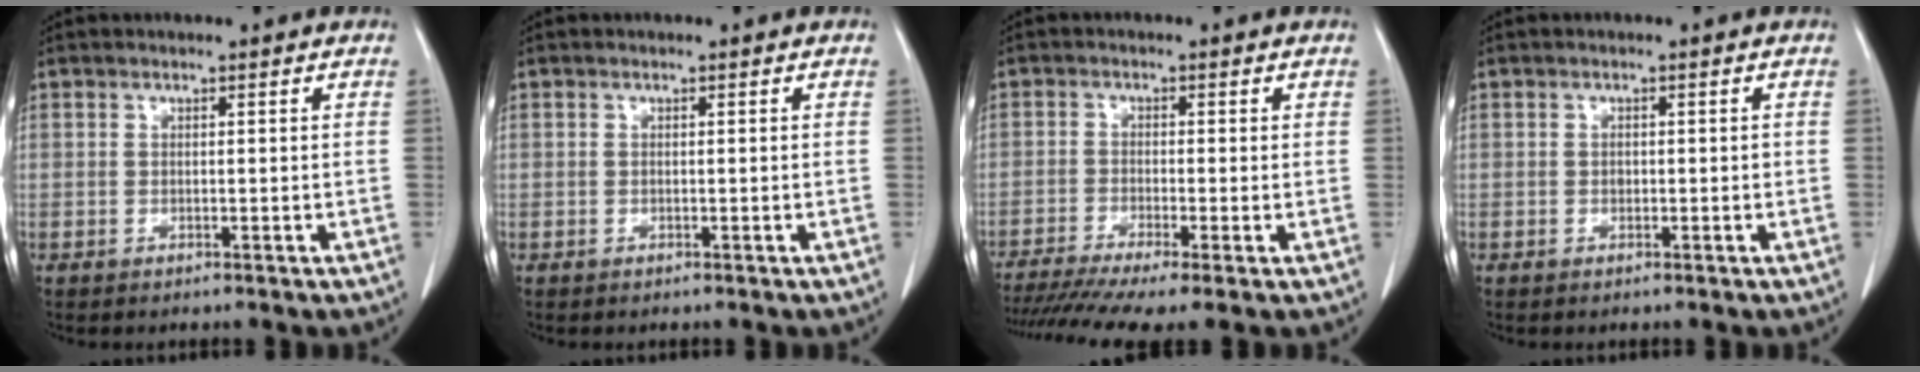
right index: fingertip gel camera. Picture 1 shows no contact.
{"total": 0.0}
{"total": 10.0, "force": [-7.1, 0.9, 7.0], "torque": [-0.118, -0.008, -0.117]}
{"total": 0.9, "force": [-0.1, 0.6, 0.6], "torque": [-0.010, 0.001, -0.002]}